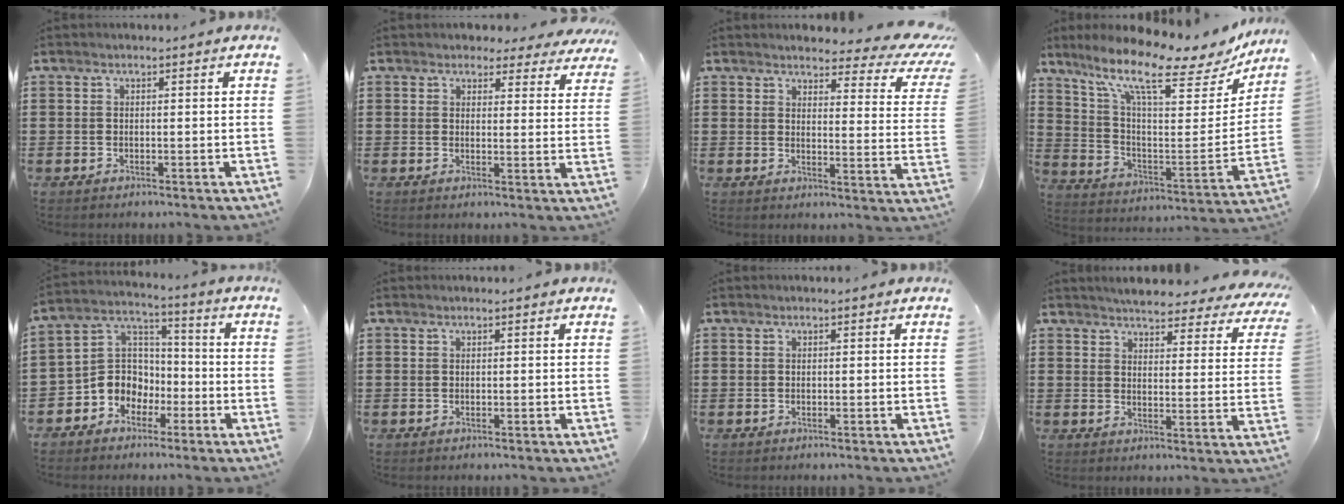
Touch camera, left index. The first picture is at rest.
{"total": 3.5, "force": [3.3, 1.0, 0.6], "torque": [-0.017, -0.008, 0.061]}
{"total": 4.2, "force": [3.6, 0.6, 2.1], "torque": [-0.043, -0.030, 0.056]}
{"total": 11.5, "force": [8.4, 2.5, 7.3], "torque": [-0.161, -0.058, 0.138]}
{"total": 7.0, "force": [-3.0, 6.2, 1.1], "torque": [-0.055, 0.008, -0.064]}
{"total": 0.0}
{"total": 0.0}
{"total": 4.6, "force": [4.5, 0.1, 1.0], "torque": [-0.032, -0.030, 0.075]}